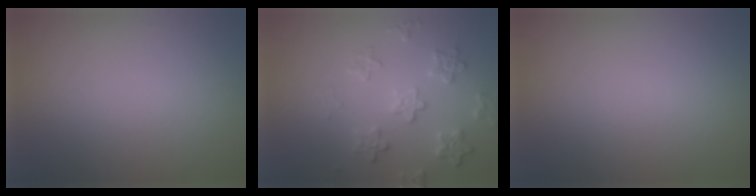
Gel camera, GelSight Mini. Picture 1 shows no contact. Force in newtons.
{"total": 3.2, "press": 3.0, "slide": 0.9}
{"total": 0.0}